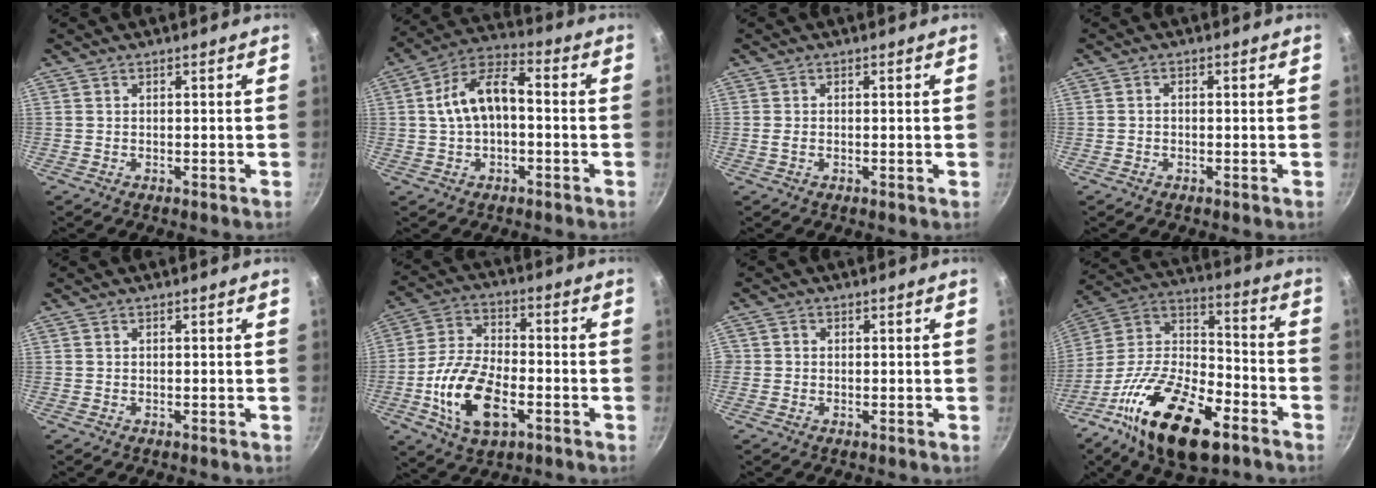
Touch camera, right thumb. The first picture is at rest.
{"total": 11.9, "force": [-0.1, 6.6, 9.9], "torque": [-0.162, 0.046, -0.011]}
{"total": 0.9, "force": [-0.1, 0.5, 0.8], "torque": [-0.016, 0.000, -0.006]}
{"total": 1.0, "force": [-0.3, 0.7, 0.6], "torque": [-0.012, 0.007, -0.006]}
{"total": 0.0}
{"total": 15.4, "force": [-4.8, 8.2, 12.0], "torque": [-0.226, 0.026, -0.093]}
{"total": 1.2, "force": [-0.1, 1.1, 0.3], "torque": [-0.002, 0.001, -0.004]}
{"total": 25.7, "force": [-13.3, 12.0, 18.4], "torque": [-0.308, 0.065, -0.249]}